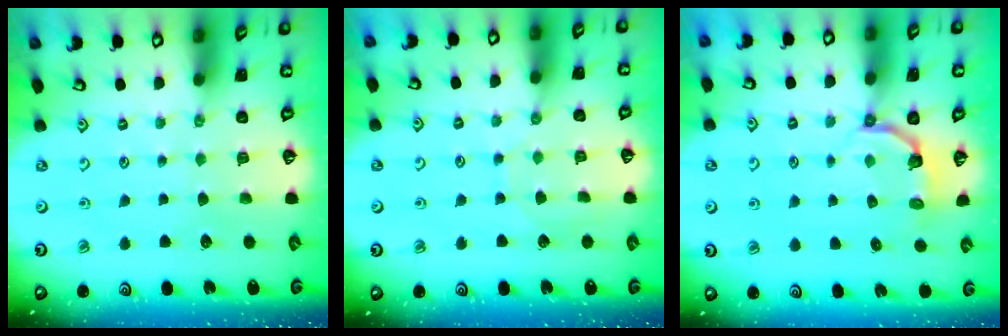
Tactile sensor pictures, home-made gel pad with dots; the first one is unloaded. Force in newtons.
{"total": 5.8, "press": 5.8, "slide": 0.6}
{"total": 3.5, "press": 1.8, "slide": 3.1}